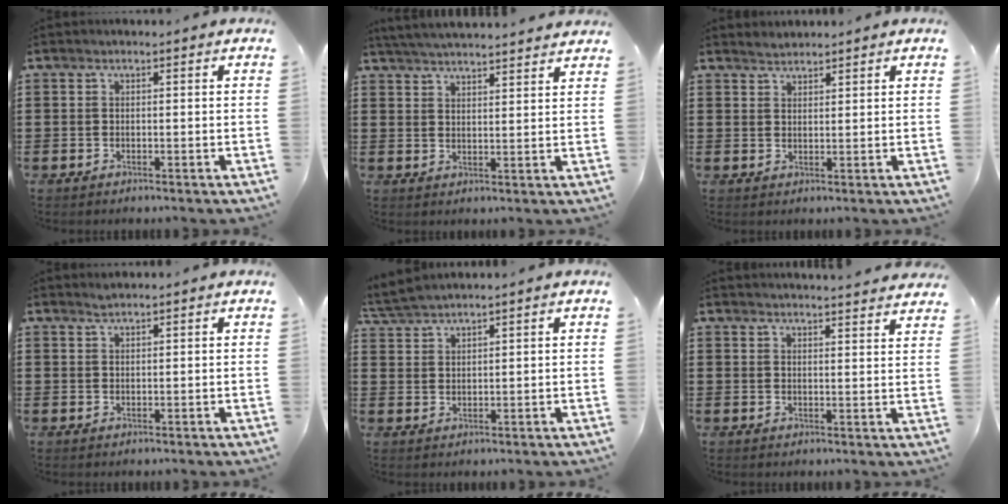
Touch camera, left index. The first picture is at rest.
{"total": 4.0, "force": [4.0, -0.4, 0.5], "torque": [-0.023, -0.017, 0.071]}
{"total": 1.6, "force": [1.6, 0.2, -0.1], "torque": [-0.003, 0.003, 0.032]}
{"total": 1.1, "force": [1.1, 0.0, 0.3], "torque": [-0.008, -0.001, 0.021]}
{"total": 2.7, "force": [2.6, -0.1, 0.8], "torque": [-0.024, 0.000, 0.050]}
{"total": 3.0, "force": [3.0, -0.5, 0.1], "torque": [-0.003, -0.016, 0.053]}